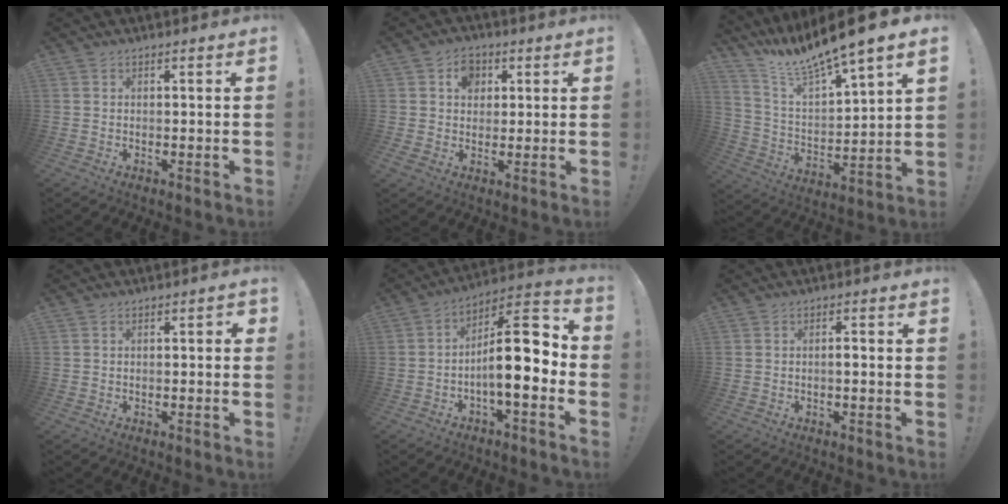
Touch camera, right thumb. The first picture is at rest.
{"total": 7.6, "force": [2.5, 6.4, 3.4], "torque": [-0.041, -0.004, 0.047]}
{"total": 12.3, "force": [10.8, 0.6, 5.7], "torque": [-0.114, -0.098, 0.182]}
{"total": 1.6, "force": [-1.1, 0.6, 0.9], "torque": [-0.016, 0.007, -0.020]}
{"total": 16.7, "force": [-1.7, 5.6, 15.7], "torque": [-0.238, 0.013, -0.027]}
{"total": 2.0, "force": [-0.9, 0.3, 1.8], "torque": [-0.034, 0.005, -0.016]}